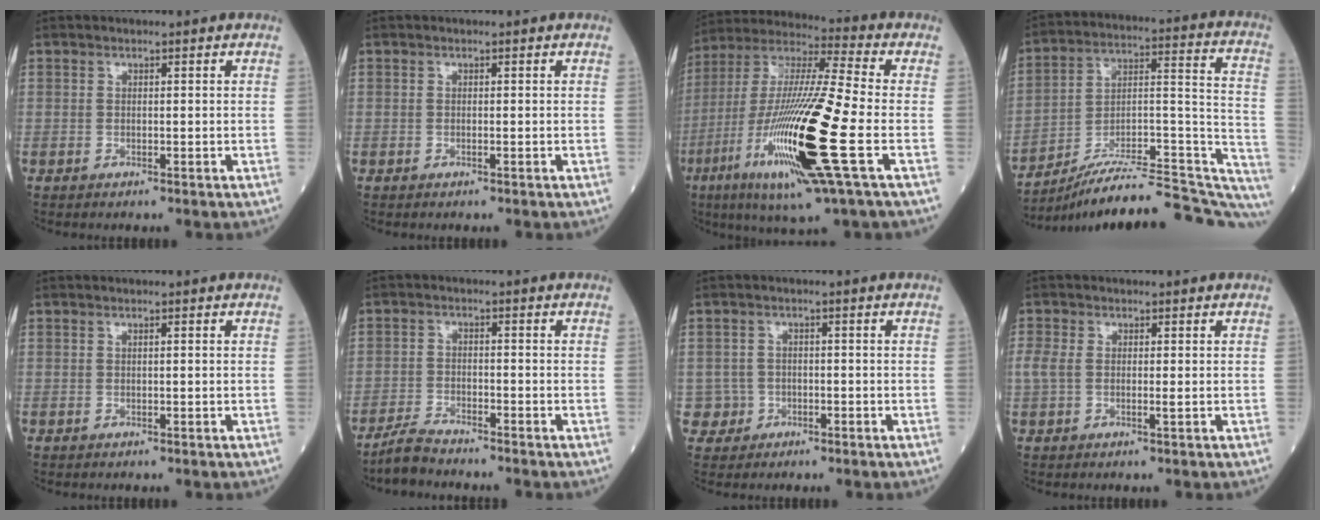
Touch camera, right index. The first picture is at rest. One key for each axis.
{"total": 0.0}
{"total": 23.0, "fx": -7.0, "fy": 1.3, "fz": 21.9, "tx": -0.453, "ty": -0.034, "tz": -0.132}
{"total": 26.5, "fx": -23.7, "fy": 3.1, "fz": 11.5, "tx": -0.105, "ty": 0.034, "tz": -0.341}
{"total": 0.0}
{"total": 3.8, "fx": -3.6, "fy": 0.2, "fz": 1.1, "tx": -0.025, "ty": -0.013, "tz": -0.072}
{"total": 3.1, "fx": -0.9, "fy": 3.0, "fz": -0.3, "tx": 0.014, "ty": 0.013, "tz": -0.014}
{"total": 3.1, "fx": 0.1, "fy": 1.5, "fz": 2.8, "tx": -0.080, "ty": 0.007, "tz": 0.003}